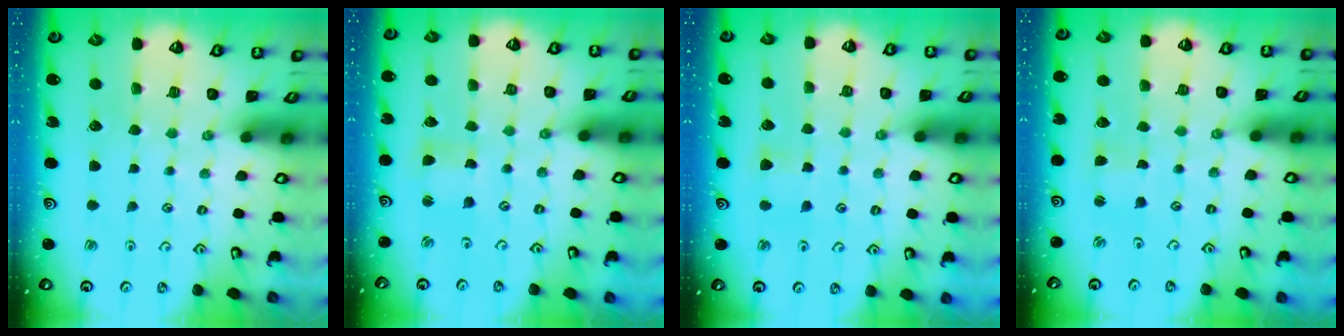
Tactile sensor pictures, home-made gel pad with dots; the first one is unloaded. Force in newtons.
{"total": 2.0, "press": 2.0, "slide": 0.3}
{"total": 5.9, "press": 5.9, "slide": 0.8}
{"total": 1.9, "press": 1.8, "slide": 0.3}